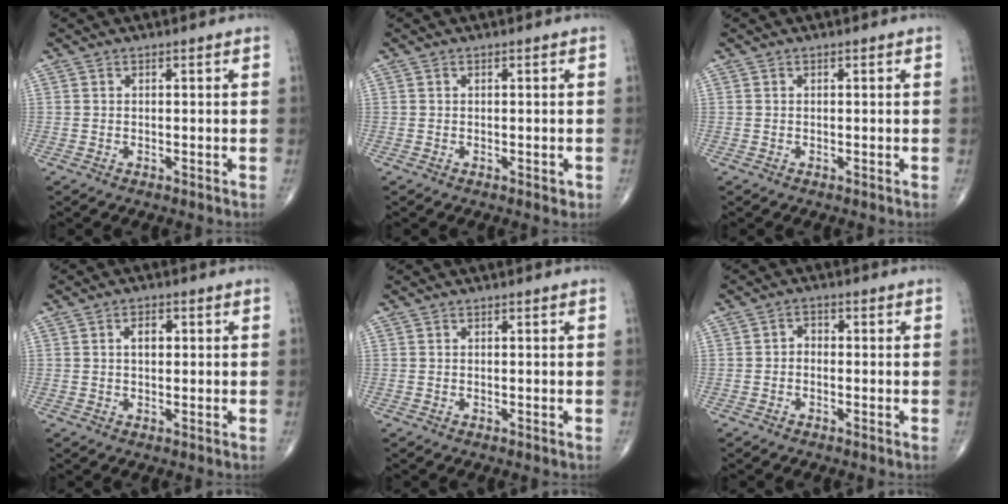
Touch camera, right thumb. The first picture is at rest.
{"total": 1.1, "force": [-0.3, 0.7, 0.8], "torque": [-0.006, -0.002, -0.002]}
{"total": 0.0}
{"total": 3.1, "force": [0.6, 1.9, 2.4], "torque": [-0.033, 0.004, 0.009]}
{"total": 0.0}
{"total": 1.9, "force": [-0.4, 1.5, 1.1], "torque": [-0.006, 0.010, -0.014]}